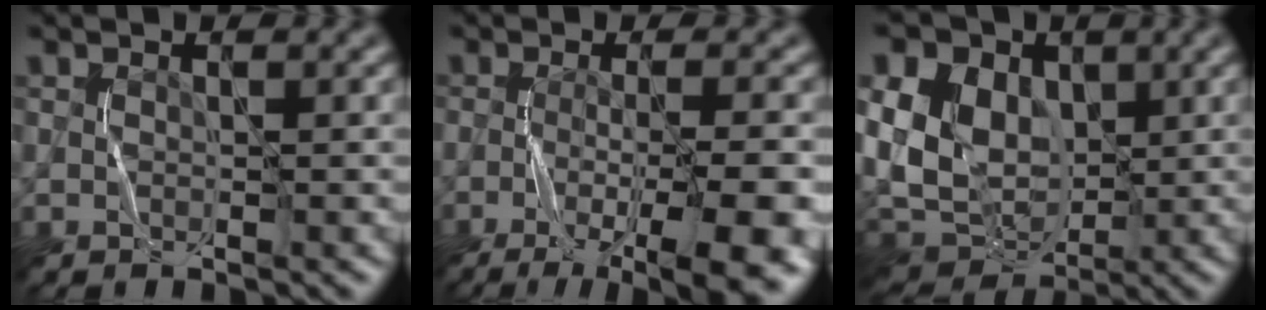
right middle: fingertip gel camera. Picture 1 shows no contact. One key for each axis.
{"total": 9.8, "fx": -3.7, "fy": 2.4, "fz": 8.7, "tx": -0.108, "ty": -0.014, "tz": -0.044}
{"total": 14.0, "fx": 2.7, "fy": 10.9, "fz": 8.4, "tx": -0.185, "ty": 0.025, "tz": 0.034}